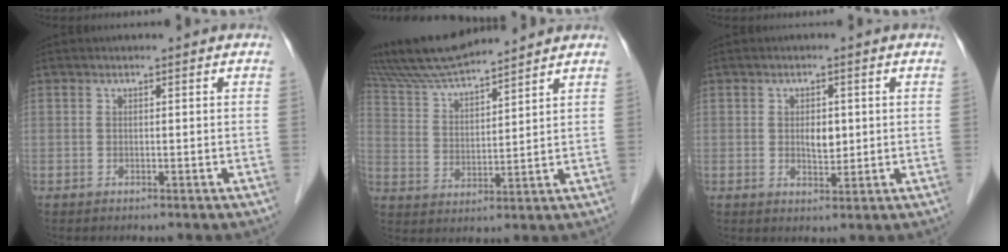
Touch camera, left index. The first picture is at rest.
{"total": 11.4, "force": [10.6, 0.5, 4.1], "torque": [-0.086, 0.023, 0.202]}
{"total": 2.9, "force": [0.3, 1.7, 2.4], "torque": [-0.038, -0.001, 0.008]}